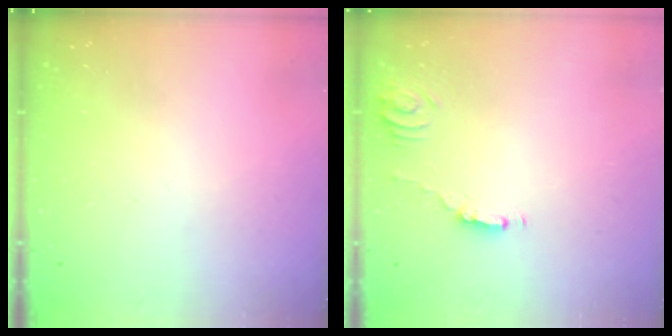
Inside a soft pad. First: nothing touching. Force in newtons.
{"total": 2.5, "press": 2.5, "slide": 0.2}